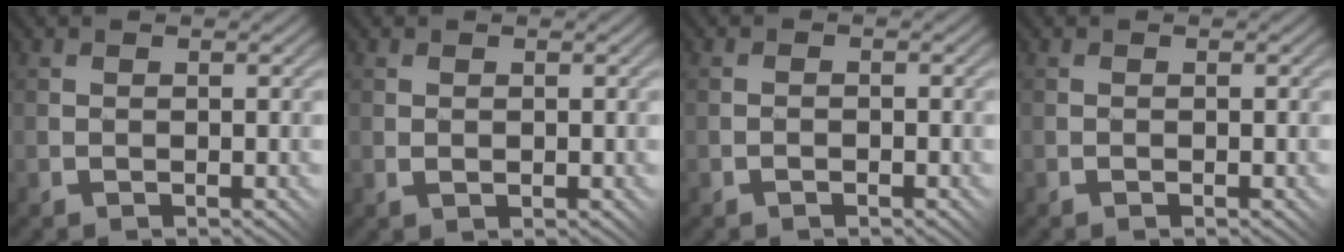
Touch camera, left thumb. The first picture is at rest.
{"total": 0.7, "force": [0.2, 0.4, 0.5], "torque": [-0.008, -0.001, 0.005]}
{"total": 0.7, "force": [-0.5, 0.3, 0.3], "torque": [0.003, 0.007, -0.010]}
{"total": 0.0}